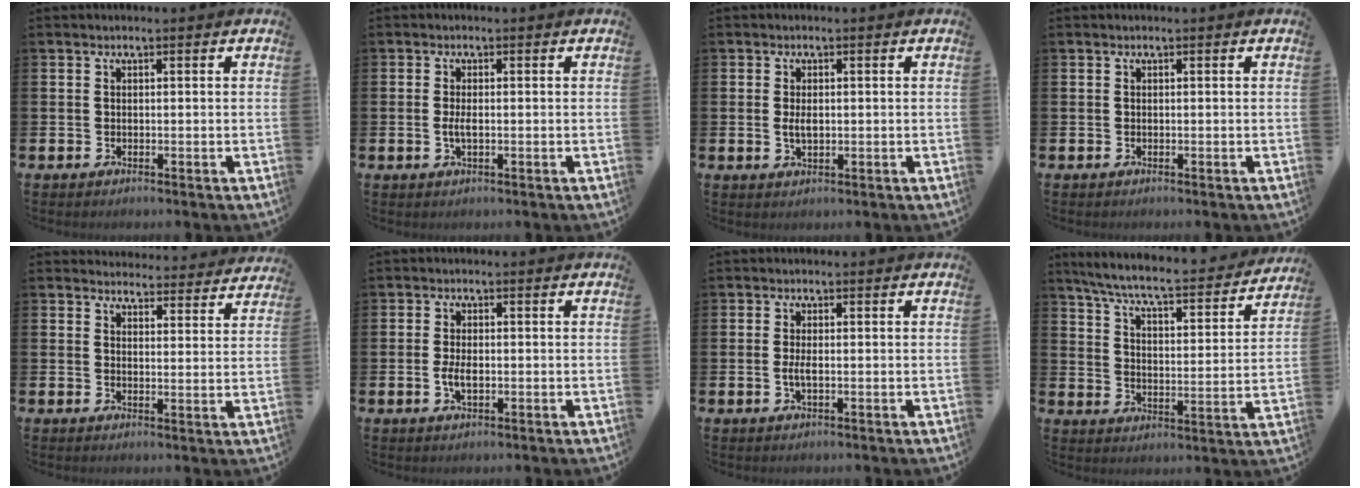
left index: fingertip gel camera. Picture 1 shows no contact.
{"total": 1.7, "force": [-0.2, 0.6, 1.5], "torque": [-0.023, -0.001, -0.006]}
{"total": 2.0, "force": [0.1, 1.0, 1.7], "torque": [-0.021, 0.000, -0.002]}
{"total": 0.0}
{"total": 4.0, "force": [3.9, 0.7, -0.1], "torque": [-0.001, -0.030, 0.069]}
{"total": 2.7, "force": [-0.4, 1.3, 2.3], "torque": [-0.046, -0.003, -0.011]}
{"total": 1.7, "force": [-0.2, 0.5, 1.6], "torque": [-0.023, -0.003, -0.006]}
{"total": 6.7, "force": [6.0, 0.5, 2.9], "torque": [-0.086, -0.045, 0.098]}